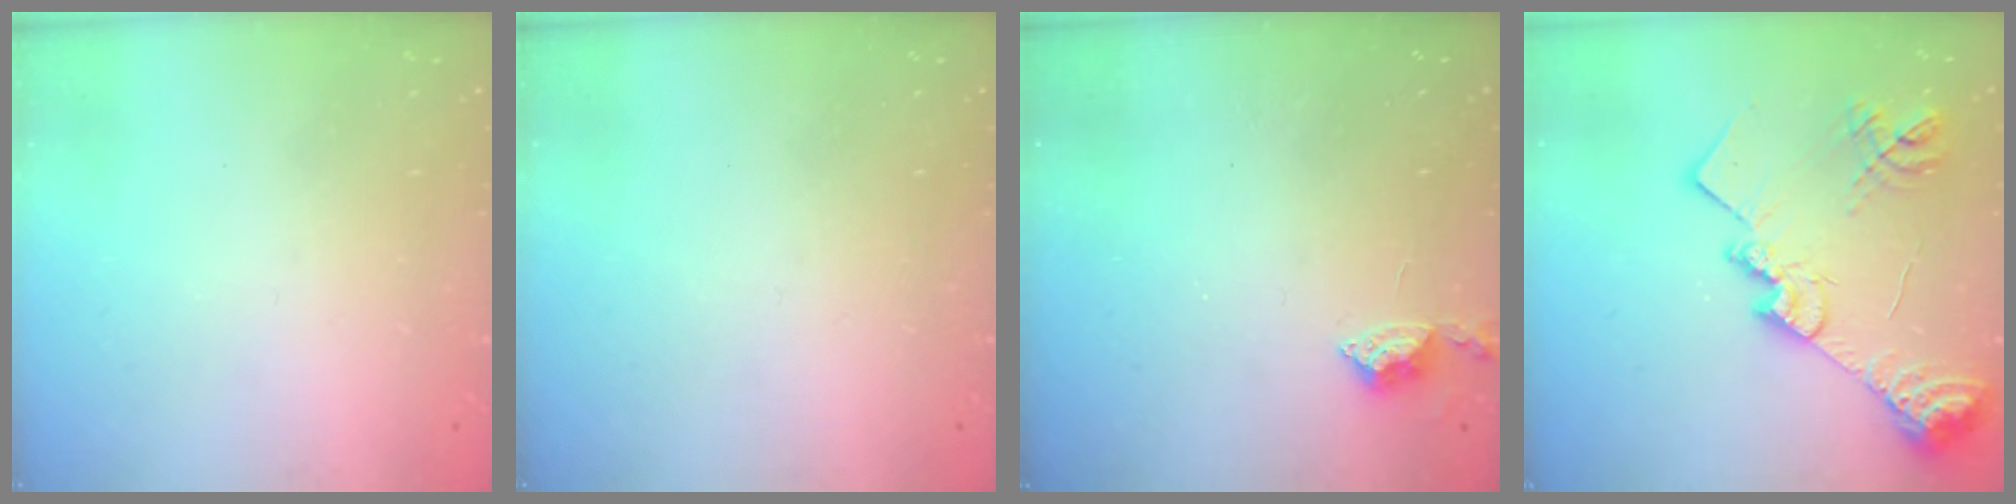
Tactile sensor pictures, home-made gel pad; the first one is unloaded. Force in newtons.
{"total": 0.0}
{"total": 6.1, "press": 6.0, "slide": 0.8}
{"total": 20.8, "press": 20.8, "slide": 1.8}